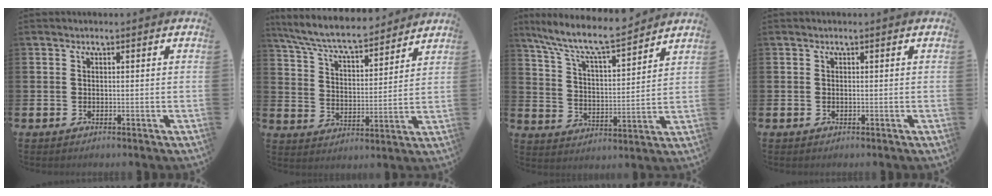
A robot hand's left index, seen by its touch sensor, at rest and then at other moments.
{"total": 7.9, "force": [7.3, 1.2, 2.7], "torque": [-0.089, -0.045, 0.127]}
{"total": 9.2, "force": [8.5, 1.1, 3.4], "torque": [-0.106, -0.054, 0.148]}
{"total": 0.0}